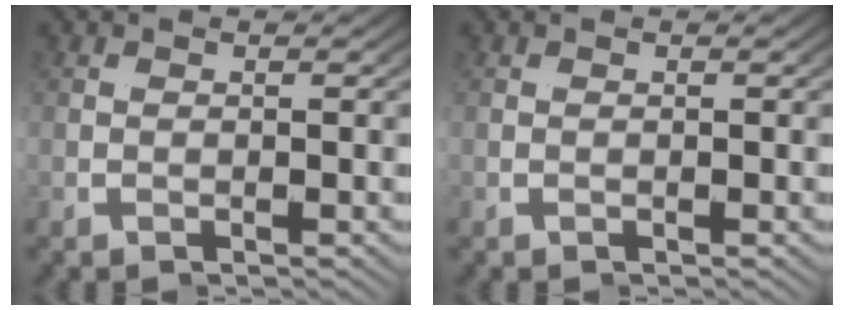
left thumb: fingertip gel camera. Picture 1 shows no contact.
{"total": 0.0}